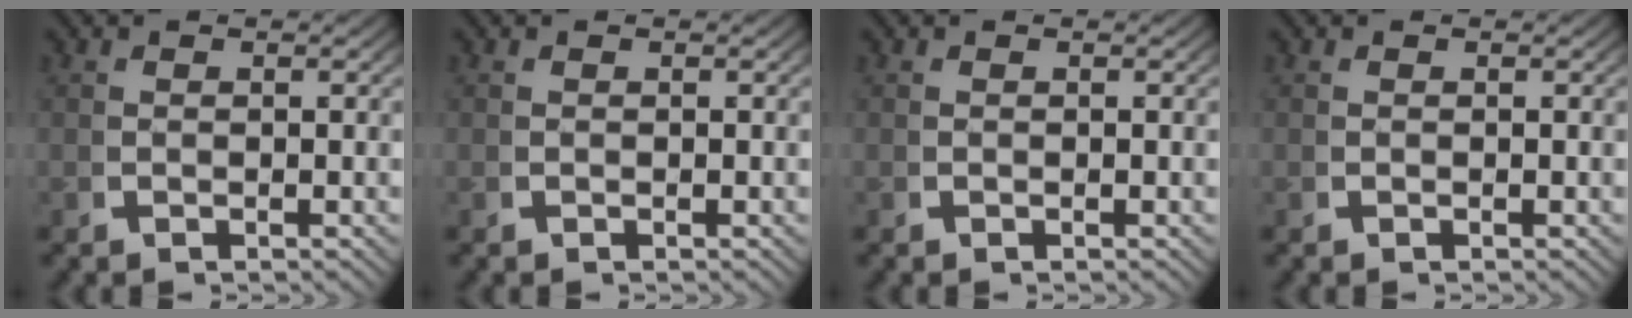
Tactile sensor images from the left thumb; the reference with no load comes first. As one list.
[{"total": 0.0}, {"total": 0.0}, {"total": 0.0}]